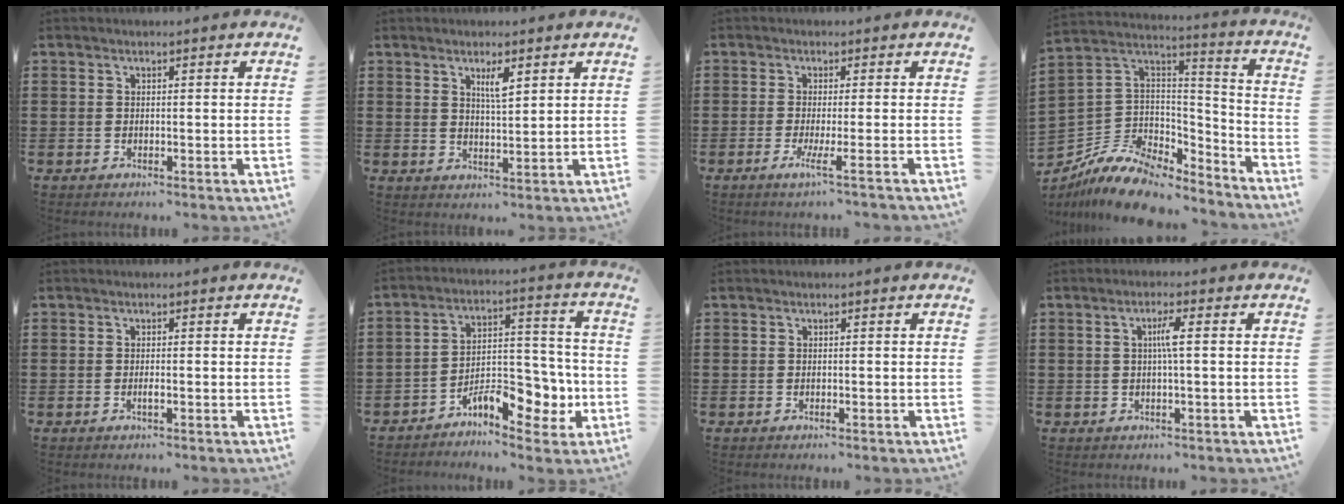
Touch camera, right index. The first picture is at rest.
{"total": 3.4, "force": [1.9, 0.7, 2.7], "torque": [-0.049, 0.000, 0.029]}
{"total": 3.3, "force": [-1.7, -0.6, 2.8], "torque": [-0.061, -0.019, -0.034]}
{"total": 10.9, "force": [-8.3, 5.1, 4.8], "torque": [-0.109, 0.021, -0.159]}
{"total": 0.9, "force": [-0.4, 0.1, 0.9], "torque": [-0.016, -0.005, -0.006]}
{"total": 9.1, "force": [-5.4, 4.4, 5.9], "torque": [-0.075, 0.017, -0.095]}
{"total": 0.0}
{"total": 3.0, "force": [0.2, 0.0, 3.0], "torque": [-0.057, -0.003, 0.000]}